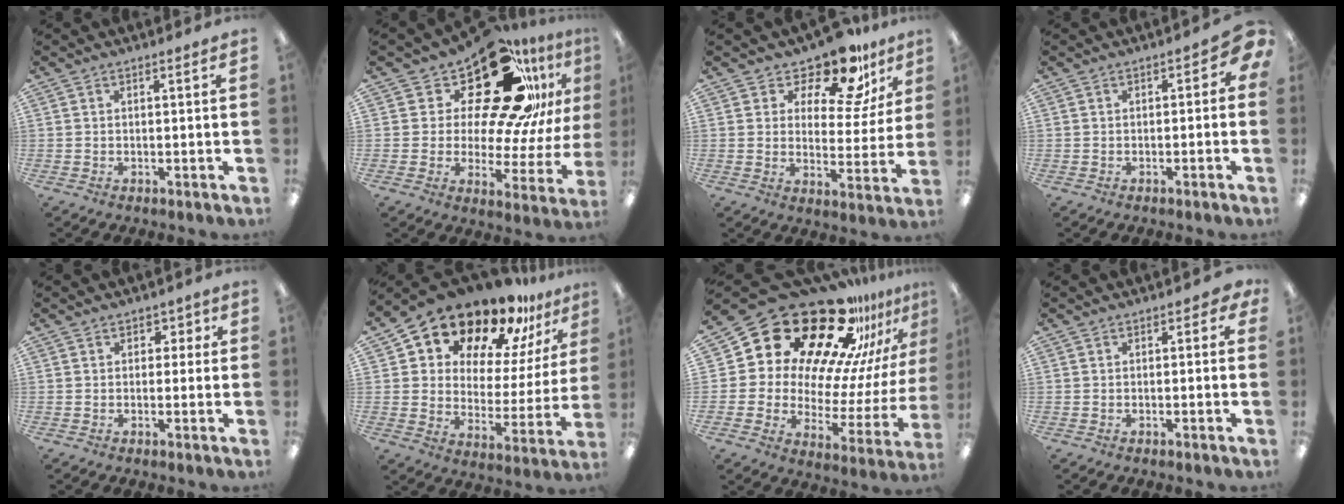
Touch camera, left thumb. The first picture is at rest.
{"total": 24.8, "force": [15.6, 11.2, 15.7], "torque": [-0.241, -0.104, 0.261]}
{"total": 13.9, "force": [11.3, 5.3, 6.1], "torque": [-0.103, -0.082, 0.197]}
{"total": 2.9, "force": [-0.5, 2.1, 2.0], "torque": [-0.020, 0.002, -0.012]}
{"total": 2.4, "force": [0.5, 2.2, 0.9], "torque": [-0.012, 0.006, 0.004]}
{"total": 17.4, "force": [15.0, 6.9, 5.5], "torque": [-0.099, -0.130, 0.258]}
{"total": 26.7, "force": [21.3, 11.4, 11.3], "torque": [-0.189, -0.174, 0.378]}
{"total": 1.2, "force": [-0.3, 1.0, 0.5], "torque": [-0.003, 0.001, -0.009]}